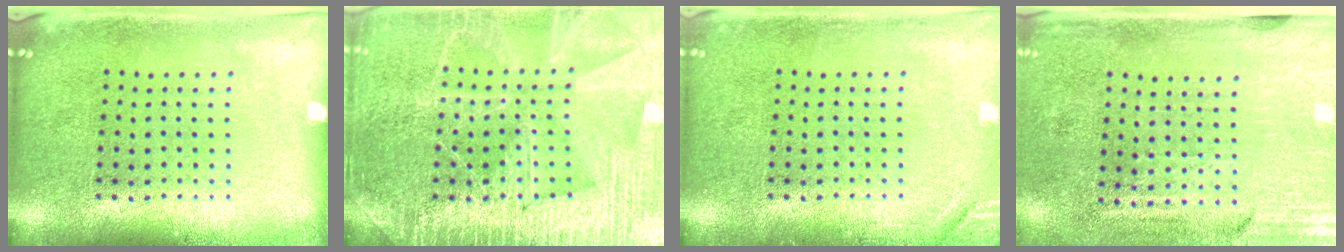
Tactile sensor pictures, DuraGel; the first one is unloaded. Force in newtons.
{"total": 6.5, "press": 6.5, "slide": 0.8}
{"total": 1.3, "press": 1.3, "slide": 0.3}
{"total": 3.2, "press": 2.7, "slide": 1.6}